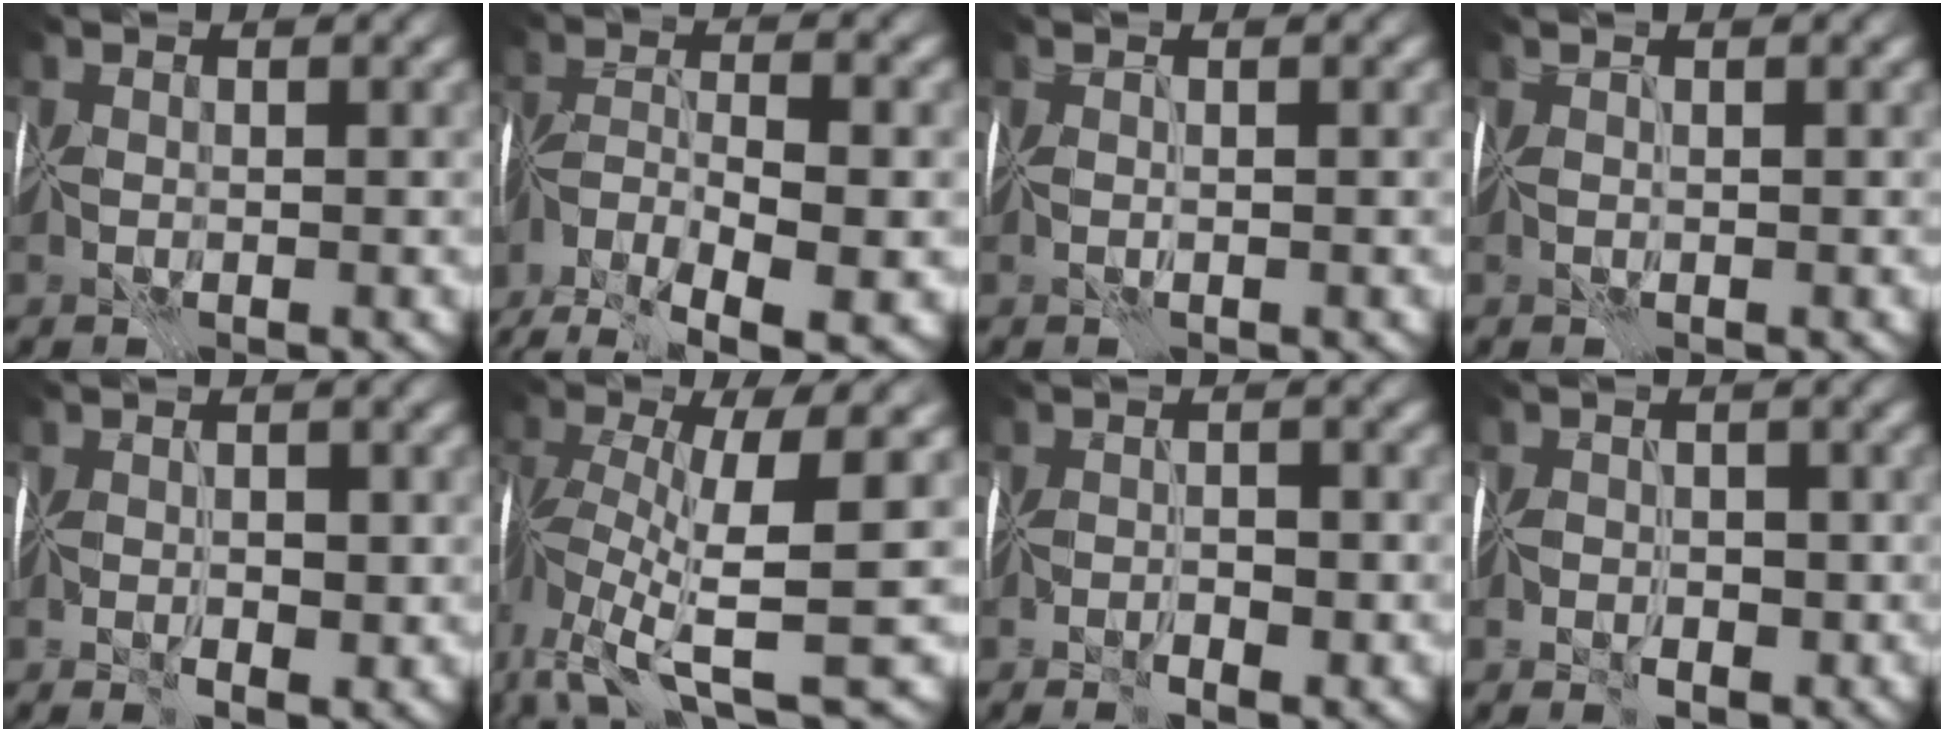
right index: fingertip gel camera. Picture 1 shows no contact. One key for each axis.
{"total": 8.8, "fx": -5.6, "fy": 2.8, "fz": 6.2, "tx": -0.107, "ty": -0.007, "tz": -0.103}
{"total": 0.7, "fx": 0.1, "fy": -0.6, "fz": 0.4, "tx": -0.004, "ty": 0.000, "tz": 0.002}
{"total": 0.7, "fx": 0.4, "fy": -0.4, "fz": 0.4, "tx": -0.003, "ty": 0.004, "tz": 0.008}
{"total": 2.6, "fx": -0.9, "fy": 1.0, "fz": 2.3, "tx": -0.036, "ty": -0.007, "tz": -0.013}
{"total": 8.8, "fx": -1.5, "fy": 3.1, "fz": 8.1, "tx": -0.166, "ty": -0.032, "tz": -0.024}
{"total": 2.5, "fx": -1.6, "fy": 0.5, "fz": 1.8, "tx": -0.023, "ty": -0.001, "tz": -0.025}
{"total": 2.2, "fx": -1.4, "fy": 1.4, "fz": 1.1, "tx": -0.007, "ty": -0.005, "tz": -0.027}